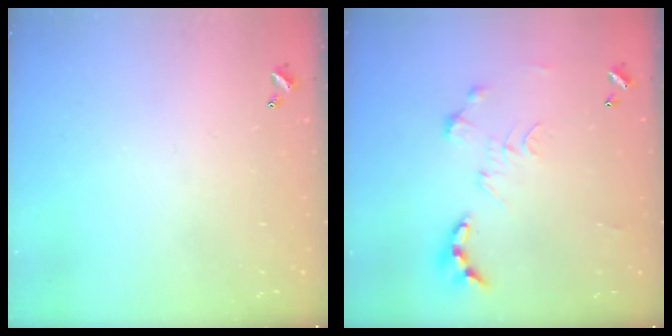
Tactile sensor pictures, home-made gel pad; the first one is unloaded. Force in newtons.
{"total": 0.6, "press": 0.6, "slide": 0.1}